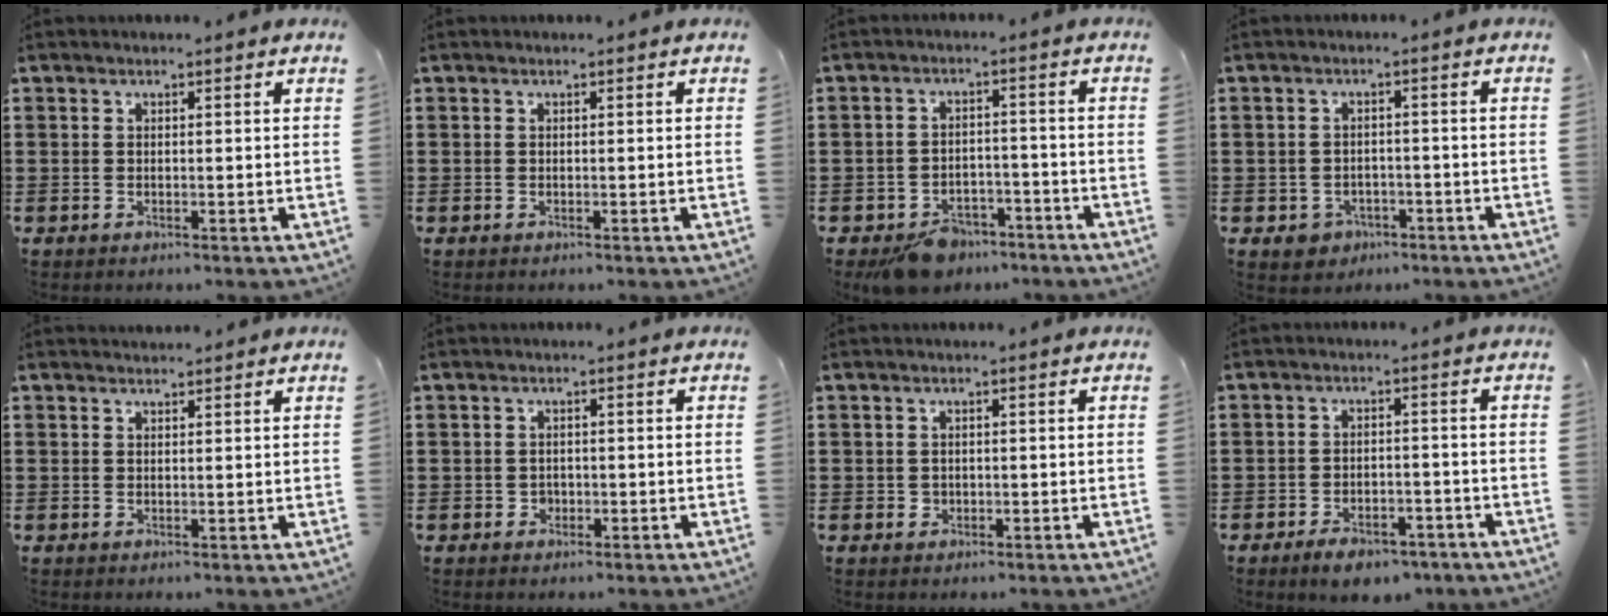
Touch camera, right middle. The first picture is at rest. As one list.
[{"total": 0.0}, {"total": 5.1, "force": [-4.5, 2.0, 1.4], "torque": [-0.028, 0.013, -0.087]}, {"total": 2.3, "force": [-1.6, 1.6, 0.4], "torque": [-0.014, 0.001, -0.036]}, {"total": 0.9, "force": [0.9, 0.1, 0.0], "torque": [-0.002, -0.001, 0.018]}, {"total": 1.0, "force": [-0.3, 0.9, 0.3], "torque": [-0.008, 0.004, -0.008]}, {"total": 0.8, "force": [0.0, 0.8, 0.2], "torque": [-0.007, 0.007, -0.001]}, {"total": 3.9, "force": [-3.5, 1.3, 1.2], "torque": [-0.021, 0.012, -0.068]}]